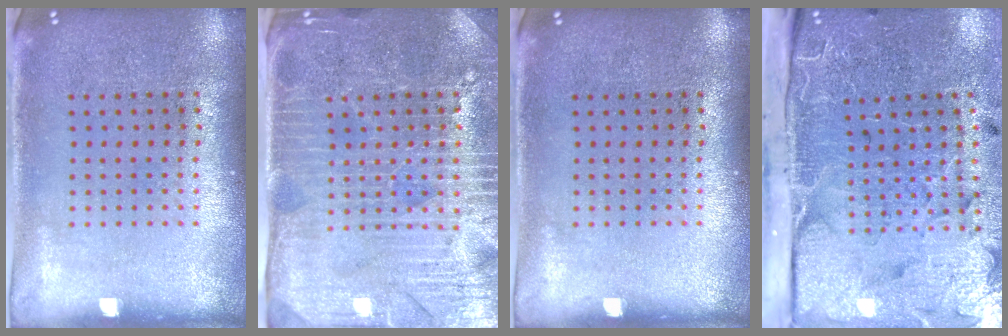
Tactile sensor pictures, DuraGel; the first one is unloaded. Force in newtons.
{"total": 4.4, "press": 4.1, "slide": 1.8}
{"total": 0.0}
{"total": 5.0, "press": 3.9, "slide": 3.1}